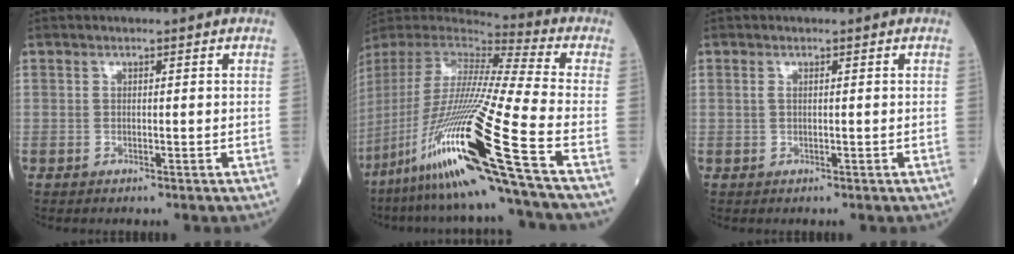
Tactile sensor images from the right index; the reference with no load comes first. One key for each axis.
{"total": 28.1, "fx": -13.8, "fy": -1.0, "fz": 24.4, "tx": -0.496, "ty": -0.058, "tz": -0.261}
{"total": 0.6, "fx": 0.2, "fy": 0.2, "fz": 0.5, "tx": -0.015, "ty": 0.000, "tz": 0.001}